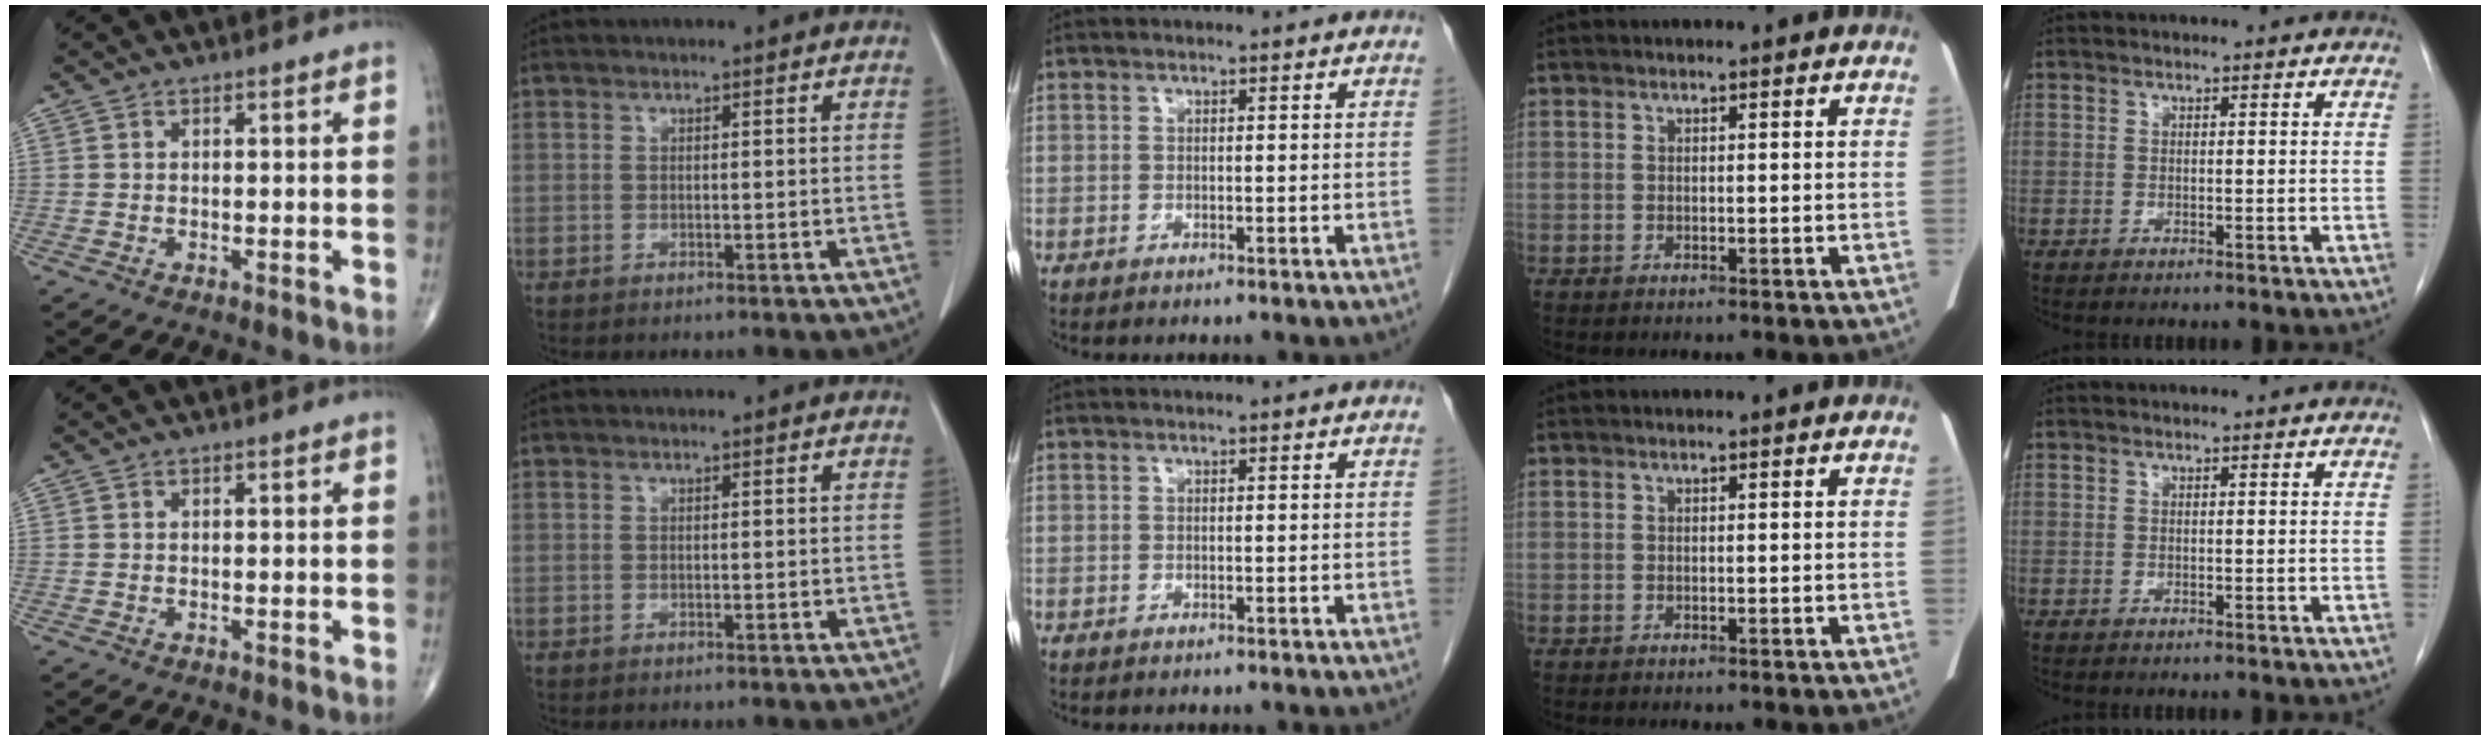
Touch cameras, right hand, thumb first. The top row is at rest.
{}